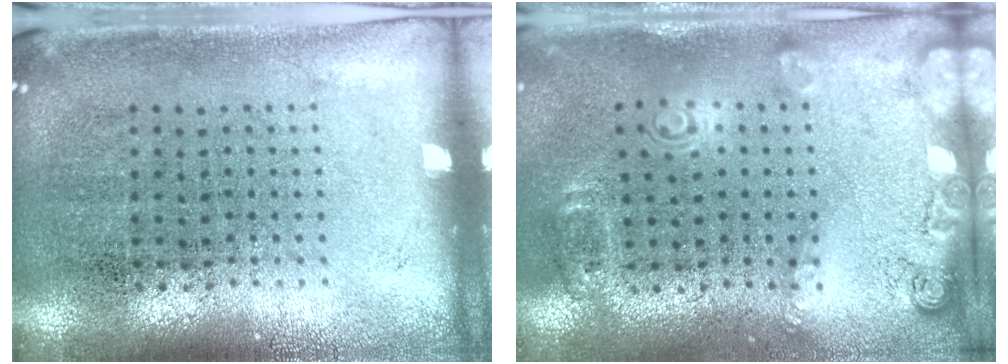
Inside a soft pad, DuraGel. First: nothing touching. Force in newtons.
{"total": 1.9, "press": 1.2, "slide": 1.4}